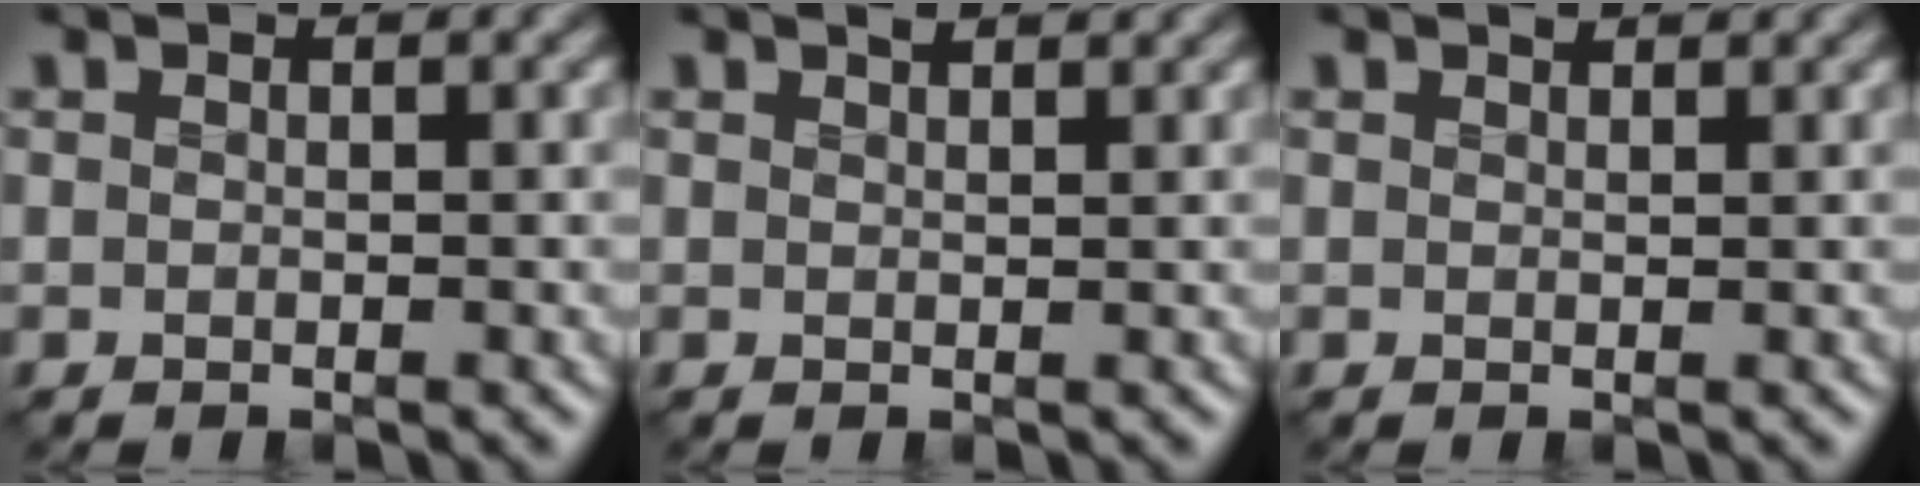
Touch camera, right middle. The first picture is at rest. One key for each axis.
{"total": 1.4, "fx": 1.2, "fy": 0.4, "fz": 0.7, "tx": -0.009, "ty": -0.001, "tz": 0.011}
{"total": 0.8, "fx": 0.8, "fy": 0.1, "fz": 0.2, "tx": -0.010, "ty": -0.005, "tz": 0.010}